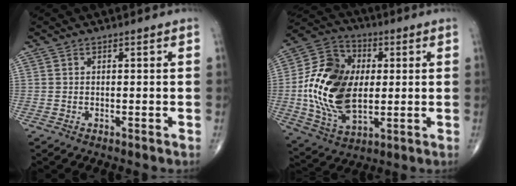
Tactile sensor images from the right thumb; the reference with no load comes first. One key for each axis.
{"total": 20.2, "fx": 0.7, "fy": 13.0, "fz": 15.4, "tx": -0.277, "ty": 0.002, "tz": 0.015}